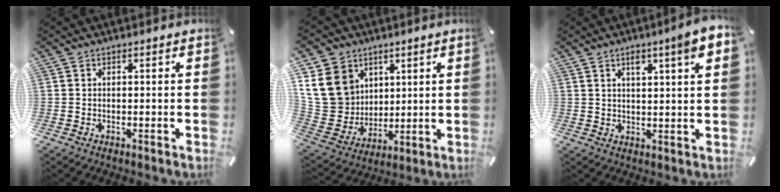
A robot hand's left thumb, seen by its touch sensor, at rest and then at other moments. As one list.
[{"total": 15.7, "force": [5.1, 13.7, 5.6], "torque": [-0.125, -0.023, 0.105]}, {"total": 6.5, "force": [3.3, 1.1, 5.5], "torque": [-0.096, -0.002, 0.051]}]